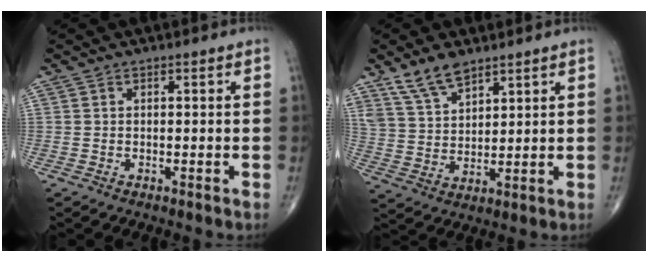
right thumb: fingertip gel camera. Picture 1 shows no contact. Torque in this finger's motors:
{"motor_torque": [-1.07, 1.18, 0.32, 0.73, 0.06]}